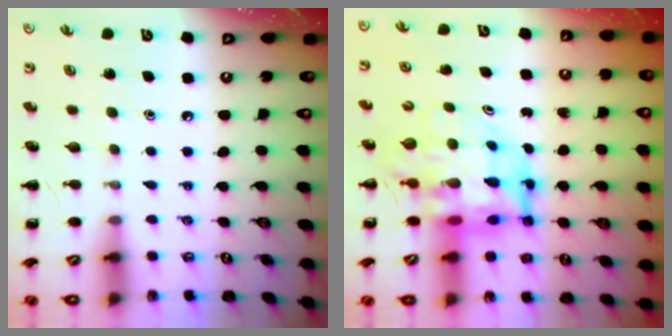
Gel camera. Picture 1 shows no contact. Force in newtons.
{"total": 10.4, "press": 9.9, "slide": 3.1}